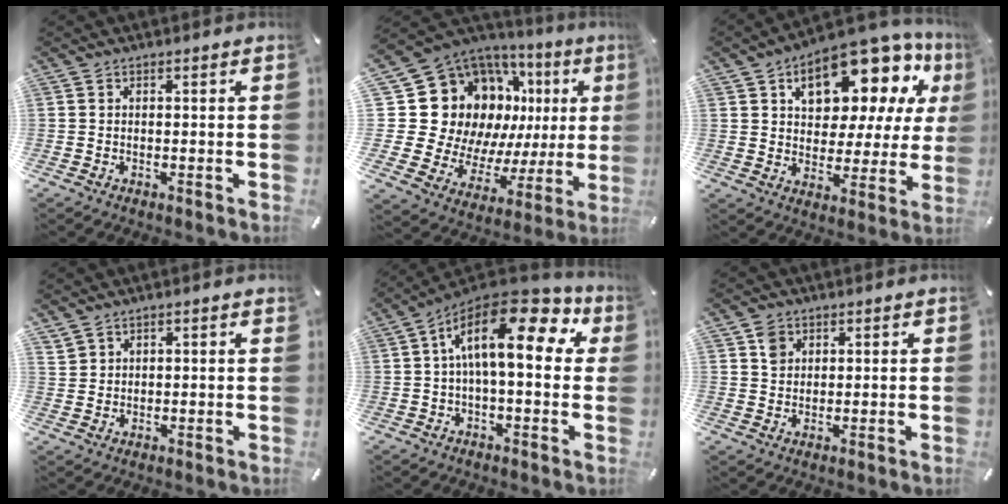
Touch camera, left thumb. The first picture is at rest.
{"total": 20.6, "force": [7.7, 15.8, 10.8], "torque": [-0.162, -0.086, 0.180]}
{"total": 16.2, "force": [10.2, 9.0, 8.7], "torque": [-0.135, -0.072, 0.175]}
{"total": 2.3, "force": [1.9, 1.3, 0.0], "torque": [-0.004, -0.006, 0.039]}
{"total": 18.0, "force": [4.7, 7.9, 15.5], "torque": [-0.280, -0.032, 0.073]}
{"total": 3.7, "force": [1.7, 3.2, 0.8], "torque": [-0.008, -0.002, 0.030]}